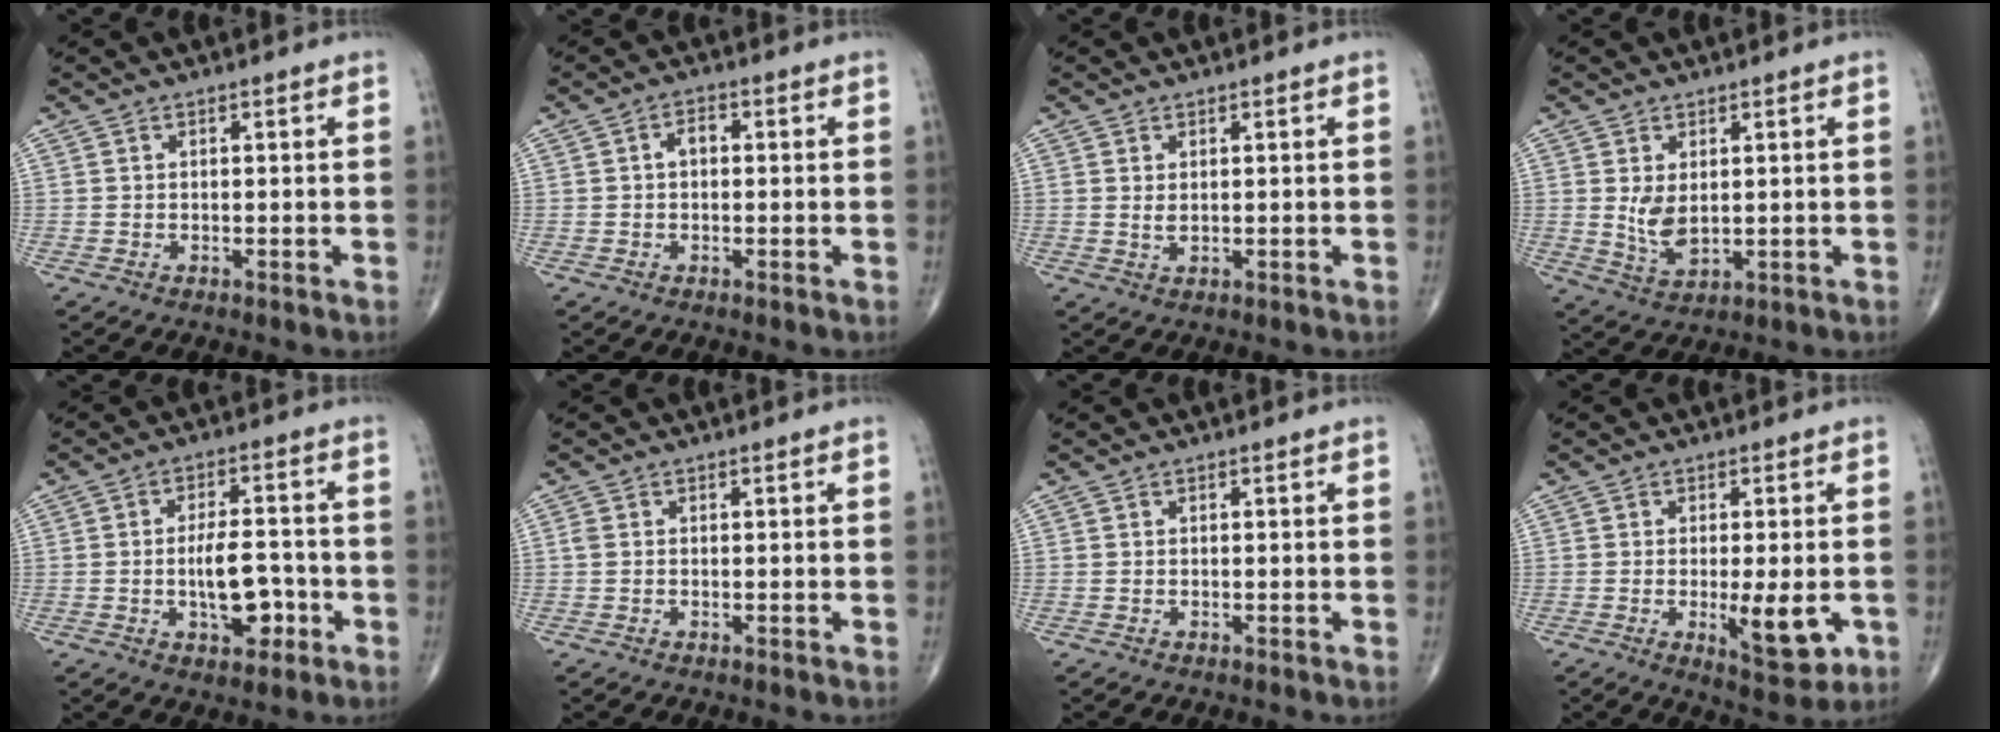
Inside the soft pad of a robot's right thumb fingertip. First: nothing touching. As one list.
[{"total": 2.5, "force": [0.1, 1.6, 1.9], "torque": [-0.025, 0.012, -0.004]}, {"total": 1.3, "force": [0.4, 0.6, 1.1], "torque": [-0.021, -0.004, 0.012]}, {"total": 5.2, "force": [0.8, 3.0, 4.1], "torque": [-0.070, -0.016, 0.026]}, {"total": 8.6, "force": [-2.1, 4.1, 7.2], "torque": [-0.101, 0.018, -0.031]}, {"total": 0.9, "force": [0.1, 0.7, 0.6], "torque": [-0.017, 0.001, 0.000]}, {"total": 0.0}, {"total": 8.6, "force": [-1.8, 2.9, 7.9], "torque": [-0.104, -0.018, -0.021]}]